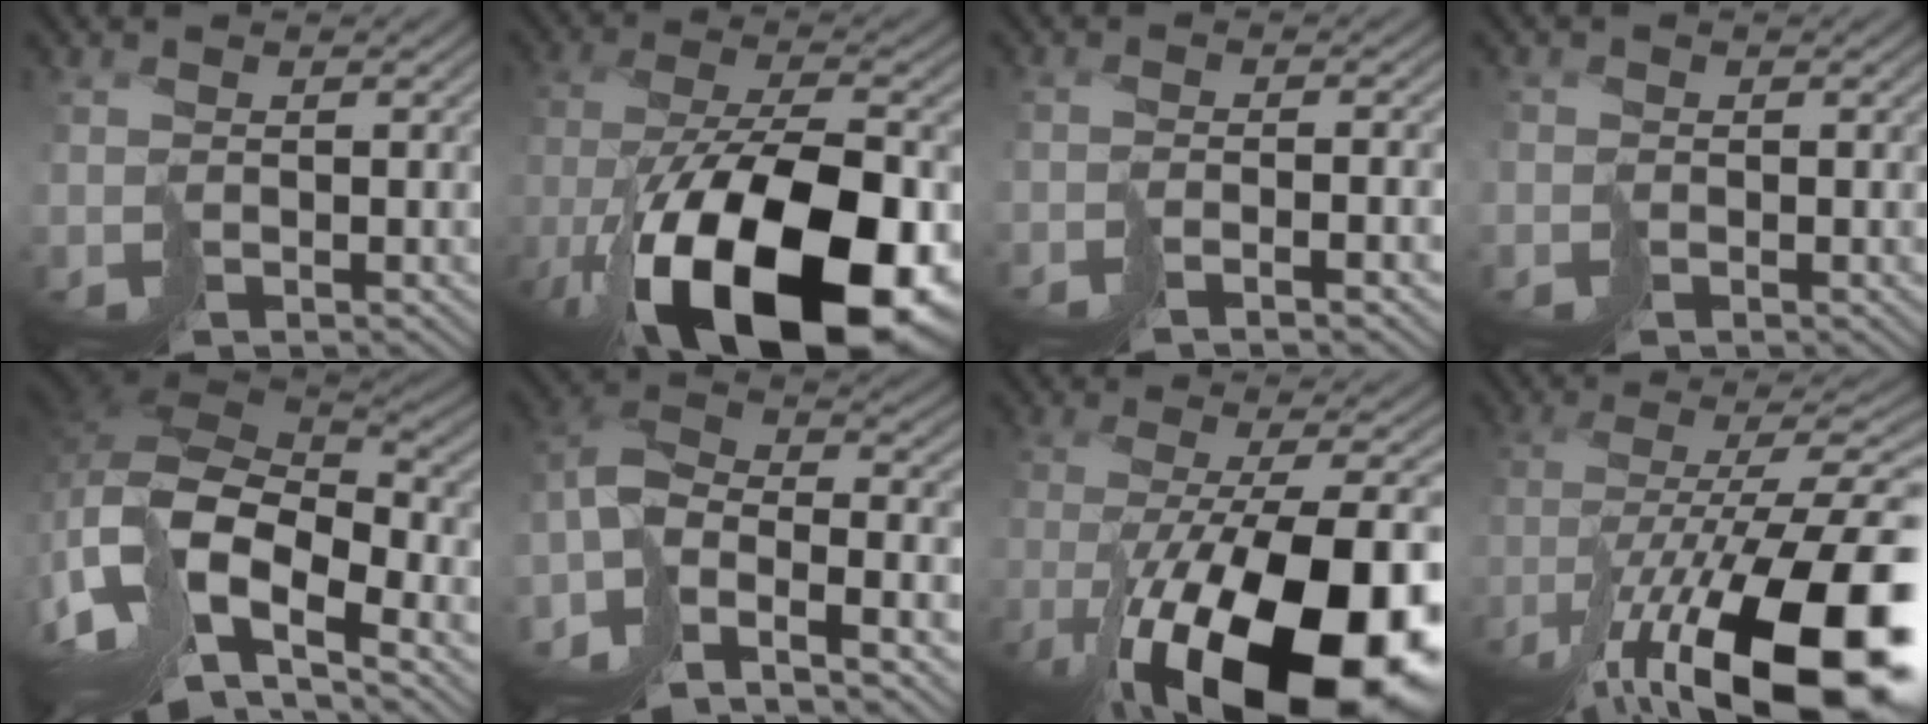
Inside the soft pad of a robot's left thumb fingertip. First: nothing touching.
{"total": 19.9, "force": [-9.5, 8.0, 15.5], "torque": [-0.275, -0.039, -0.144]}
{"total": 2.7, "force": [-2.0, -0.5, 1.8], "torque": [-0.019, 0.001, -0.037]}
{"total": 1.1, "force": [-0.6, 0.8, -0.5], "torque": [0.016, 0.001, -0.022]}
{"total": 15.6, "force": [-8.5, 7.7, 10.6], "torque": [-0.260, -0.035, -0.140]}
{"total": 11.9, "force": [-8.3, 3.9, 7.6], "torque": [-0.160, -0.002, -0.155]}
{"total": 18.9, "force": [-9.4, 5.3, 15.4], "torque": [-0.253, -0.028, -0.151]}
{"total": 18.7, "force": [-9.8, 6.1, 14.7], "torque": [-0.253, -0.008, -0.153]}